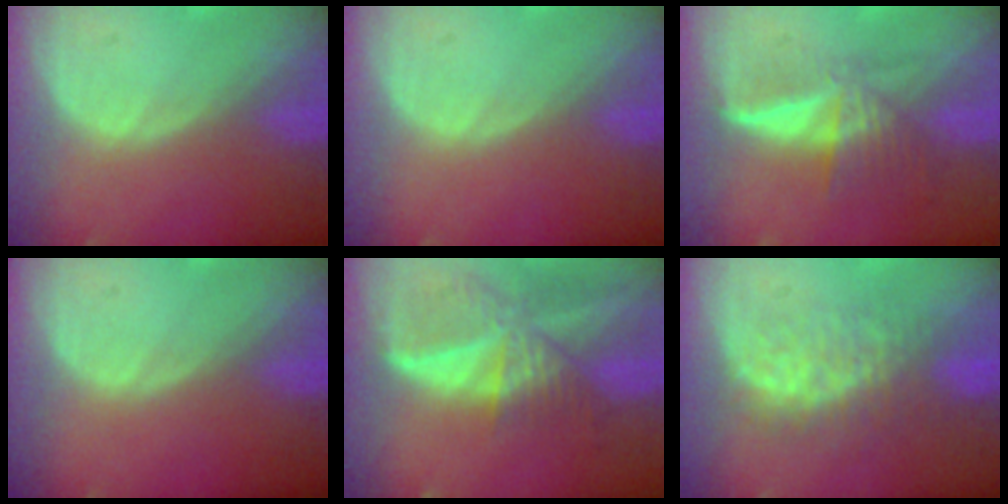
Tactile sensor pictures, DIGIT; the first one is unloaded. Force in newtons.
{"total": 0.0}
{"total": 6.0, "press": 5.5, "slide": 2.4}
{"total": 0.0}
{"total": 9.4, "press": 8.1, "slide": 4.7}
{"total": 7.6, "press": 7.3, "slide": 1.9}